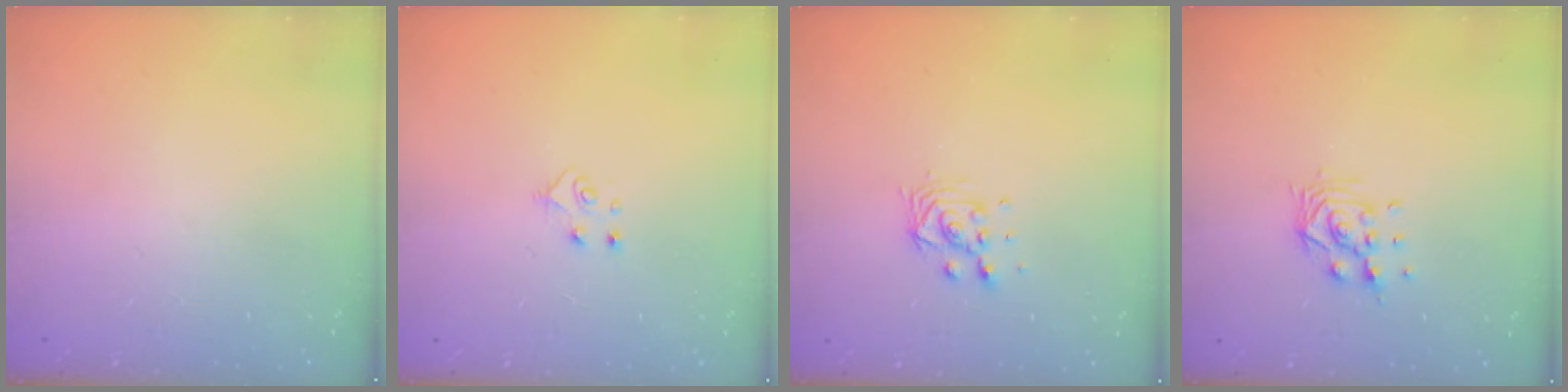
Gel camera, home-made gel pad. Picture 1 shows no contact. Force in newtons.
{"total": 4.9, "press": 4.8, "slide": 0.5}
{"total": 5.9, "press": 5.9, "slide": 0.5}
{"total": 8.6, "press": 8.5, "slide": 0.9}